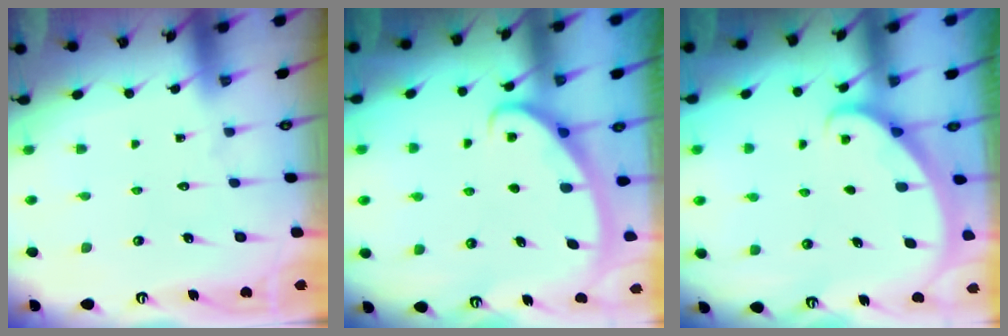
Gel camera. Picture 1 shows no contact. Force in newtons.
{"total": 2.8, "press": 2.8, "slide": 0.4}
{"total": 1.3, "press": 1.3, "slide": 0.0}